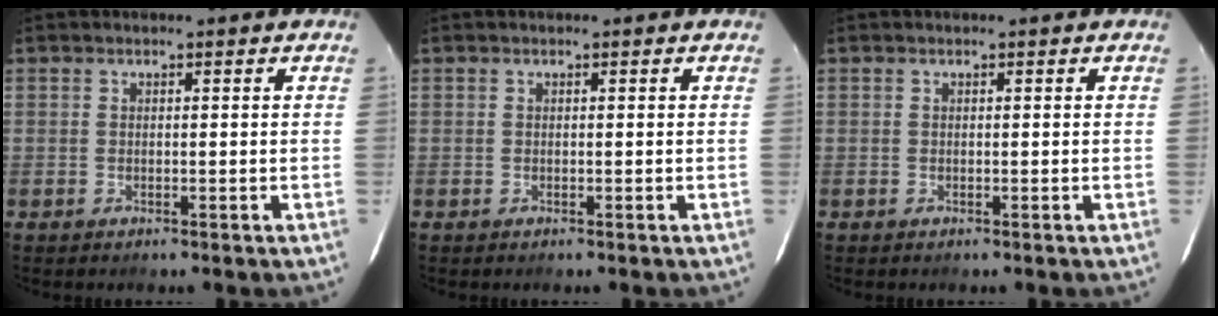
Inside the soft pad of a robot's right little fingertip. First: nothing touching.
{"total": 0.0}
{"total": 0.0}